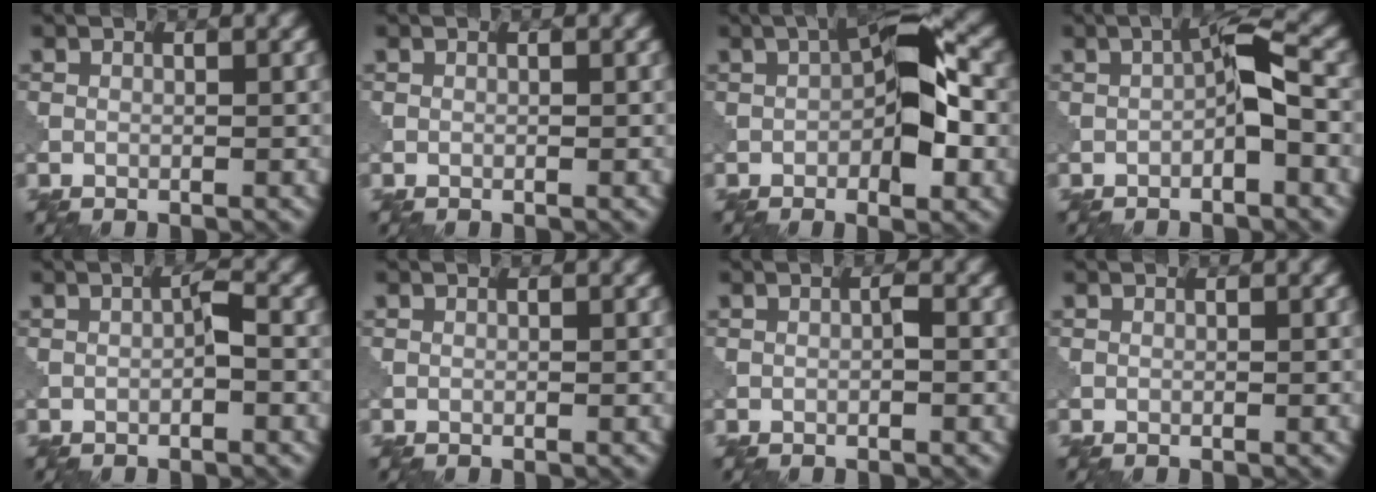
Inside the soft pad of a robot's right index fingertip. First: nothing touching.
{"total": 0.0}
{"total": 7.6, "force": [-0.6, 3.0, 7.0], "torque": [-0.103, 0.015, -0.022]}
{"total": 3.2, "force": [-0.9, 0.6, 3.0], "torque": [-0.052, 0.014, -0.018]}
{"total": 1.2, "force": [-0.4, 0.2, 1.1], "torque": [-0.019, 0.006, -0.005]}
{"total": 0.0}
{"total": 0.6, "force": [-0.2, 0.1, 0.6], "torque": [-0.011, 0.004, -0.004]}
{"total": 0.0}